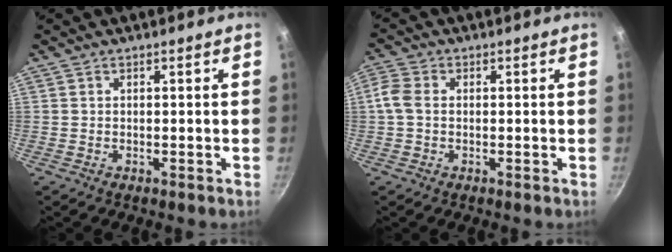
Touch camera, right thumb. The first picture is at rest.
{"total": 4.0, "force": [-0.1, 2.9, 2.7], "torque": [-0.063, 0.010, -0.011]}